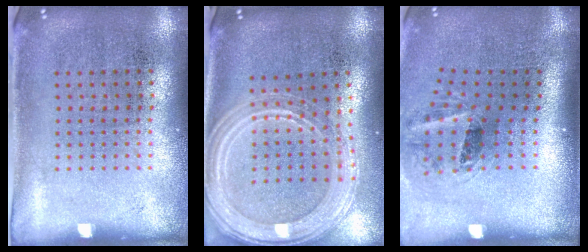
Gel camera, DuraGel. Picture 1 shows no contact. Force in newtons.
{"total": 2.3, "press": 2.0, "slide": 1.0}
{"total": 1.5, "press": 1.1, "slide": 1.1}